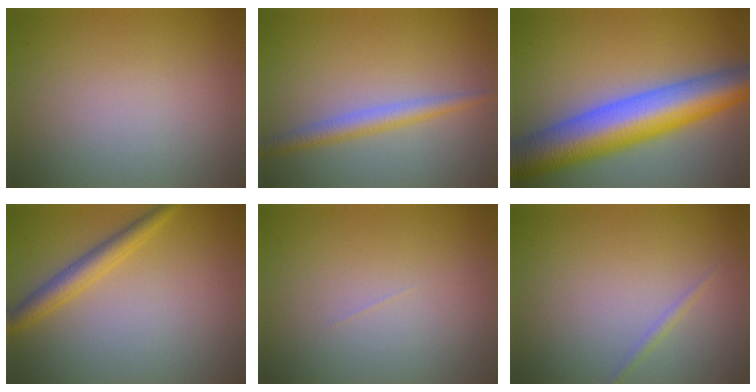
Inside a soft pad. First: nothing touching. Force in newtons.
{"total": 2.3, "press": 2.3, "slide": 0.1}
{"total": 10.7, "press": 10.7, "slide": 0.3}
{"total": 2.7, "press": 2.7, "slide": 0.3}
{"total": 0.0}
{"total": 0.7, "press": 0.7, "slide": 0.1}